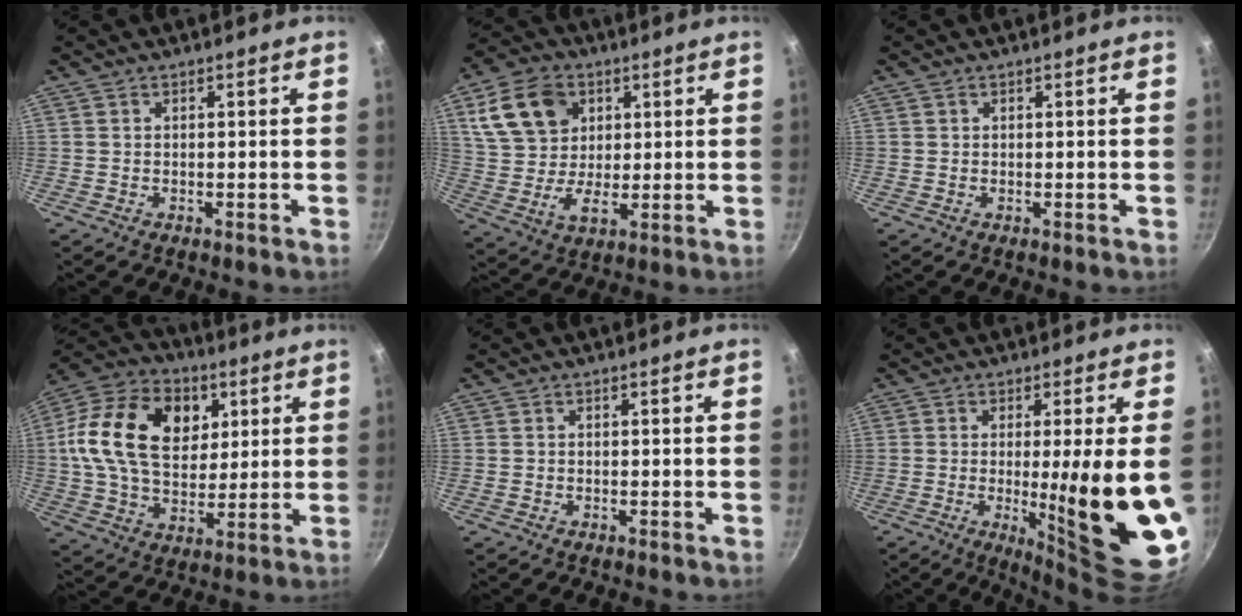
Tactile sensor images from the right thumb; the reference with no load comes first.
{"total": 14.9, "force": [5.5, 10.9, 8.5], "torque": [-0.137, 0.000, 0.102]}
{"total": 0.0}
{"total": 22.2, "force": [5.4, 15.3, 15.0], "torque": [-0.247, 0.009, 0.082]}
{"total": 0.0}
{"total": 17.4, "force": [-1.3, 1.9, 17.2], "torque": [-0.242, -0.030, -0.006]}